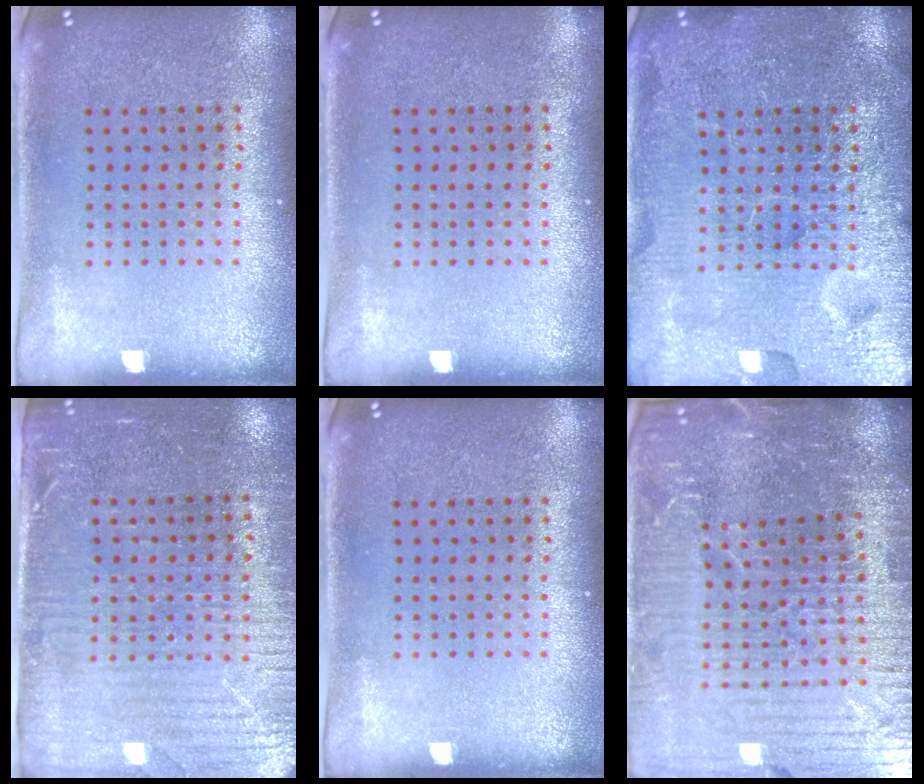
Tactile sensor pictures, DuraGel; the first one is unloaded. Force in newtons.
{"total": 0.0}
{"total": 7.2, "press": 7.2, "slide": 1.0}
{"total": 3.6, "press": 3.2, "slide": 1.7}
{"total": 0.0}
{"total": 6.6, "press": 5.8, "slide": 3.3}